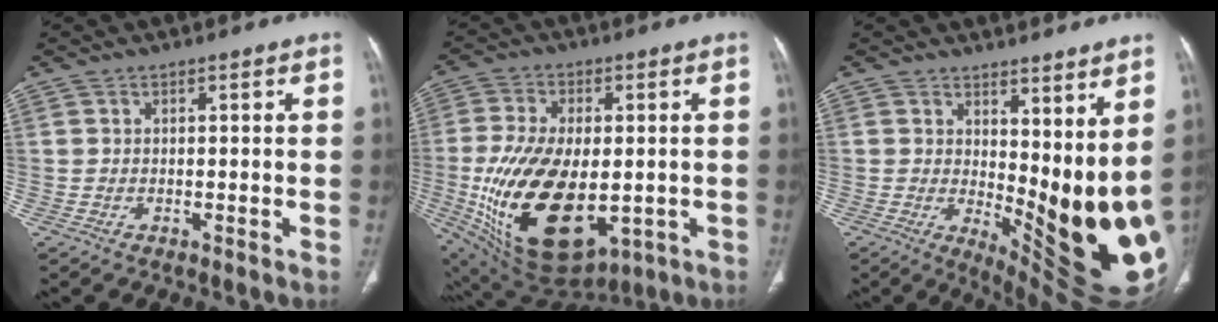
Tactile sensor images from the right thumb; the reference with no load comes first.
{"total": 23.6, "force": [-3.7, 13.1, 19.3], "torque": [-0.361, -0.020, -0.029]}
{"total": 17.1, "force": [3.3, 6.6, 15.4], "torque": [-0.199, -0.056, 0.065]}